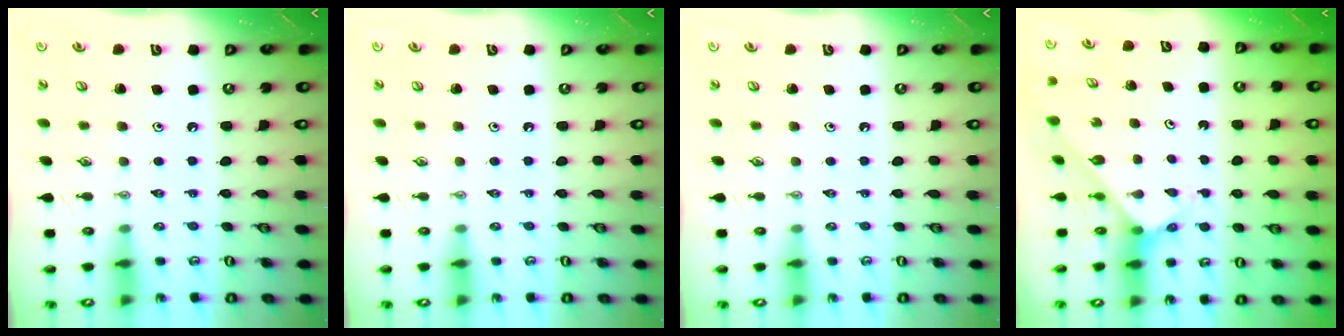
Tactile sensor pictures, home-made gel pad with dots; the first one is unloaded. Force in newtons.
{"total": 0.0}
{"total": 0.0}
{"total": 3.0, "press": 3.0, "slide": 0.2}